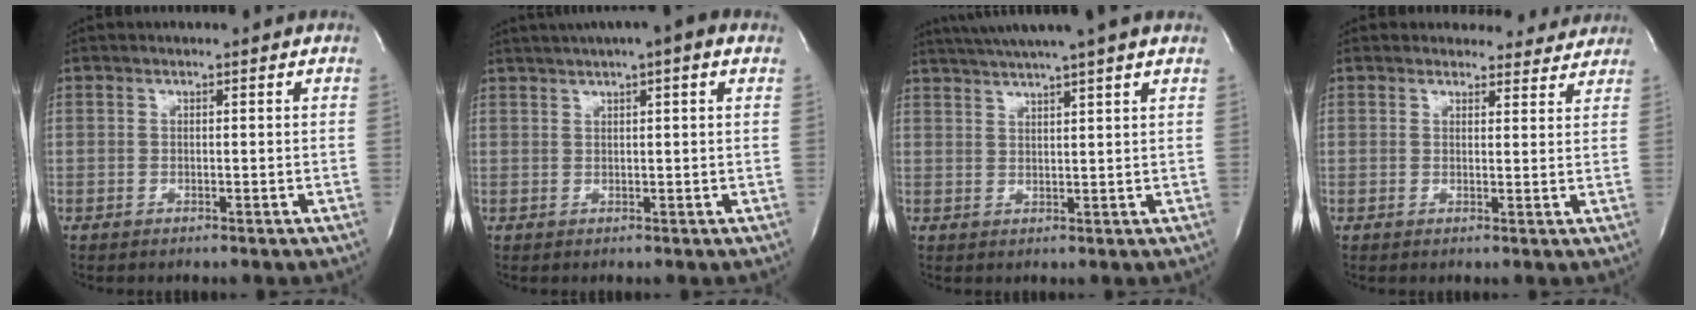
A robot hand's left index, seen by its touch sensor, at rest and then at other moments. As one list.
[{"total": 7.2, "force": [4.5, 0.4, 5.6], "torque": [-0.090, 0.026, 0.062]}, {"total": 10.1, "force": [8.4, -1.0, 5.6], "torque": [-0.101, 0.022, 0.113]}, {"total": 5.1, "force": [4.7, 1.9, -0.6], "torque": [0.024, -0.009, 0.036]}]